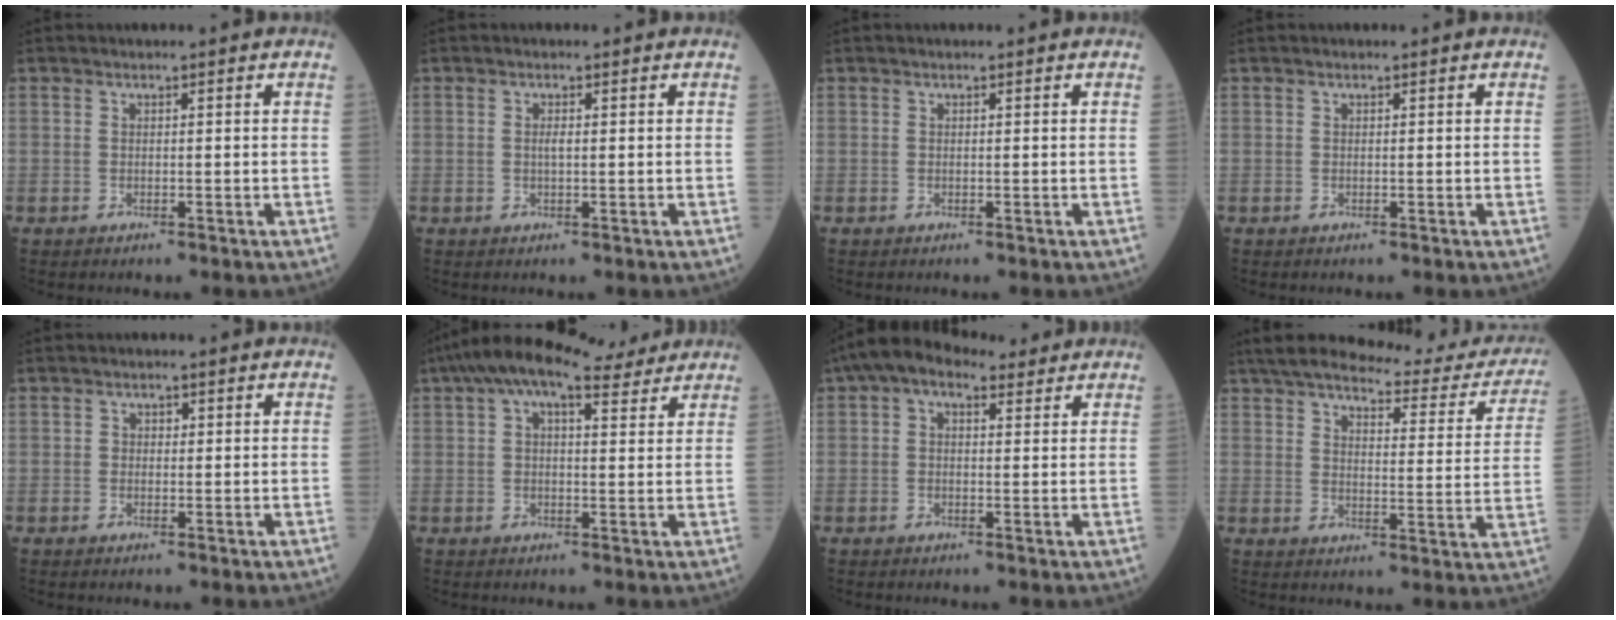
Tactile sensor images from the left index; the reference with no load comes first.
{"total": 1.0, "force": [0.1, 0.2, 1.0], "torque": [-0.022, 0.000, 0.001]}
{"total": 0.0}
{"total": 0.0}
{"total": 1.0, "force": [0.2, 0.8, 0.6], "torque": [-0.009, 0.004, 0.001]}
{"total": 10.4, "force": [8.1, 3.0, 5.8], "torque": [-0.105, 0.046, 0.119]}
{"total": 6.9, "force": [4.3, 3.6, 4.0], "torque": [-0.077, 0.045, 0.069]}
{"total": 21.9, "force": [19.7, 4.1, 8.5], "torque": [-0.114, -0.034, 0.236]}